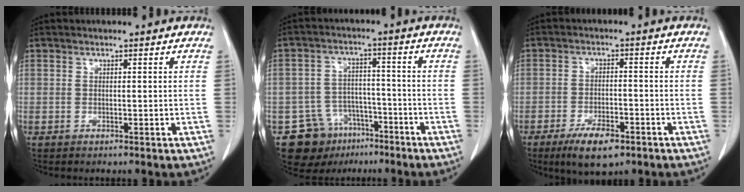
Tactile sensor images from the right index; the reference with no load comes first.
{"total": 10.2, "force": [-6.4, 7.6, 2.4], "torque": [-0.040, 0.030, -0.093]}
{"total": 7.3, "force": [-4.6, 2.5, 5.1], "torque": [-0.090, -0.007, -0.070]}